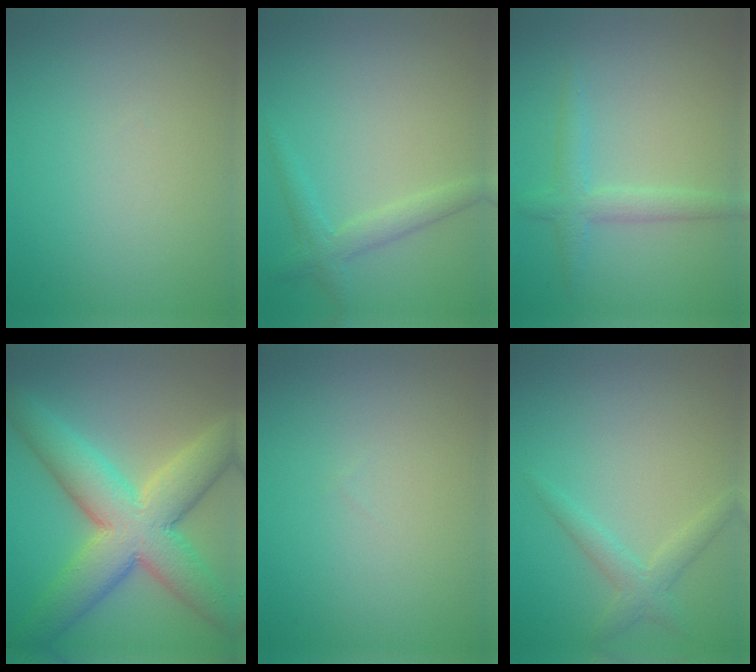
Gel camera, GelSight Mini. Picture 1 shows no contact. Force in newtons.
{"total": 2.3, "press": 2.3, "slide": 0.1}
{"total": 2.5, "press": 2.5, "slide": 0.1}
{"total": 10.7, "press": 10.7, "slide": 0.5}
{"total": 0.0}
{"total": 2.2, "press": 2.1, "slide": 0.1}